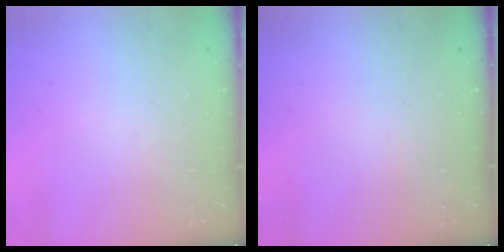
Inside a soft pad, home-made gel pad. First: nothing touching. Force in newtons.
{"total": 0.0}